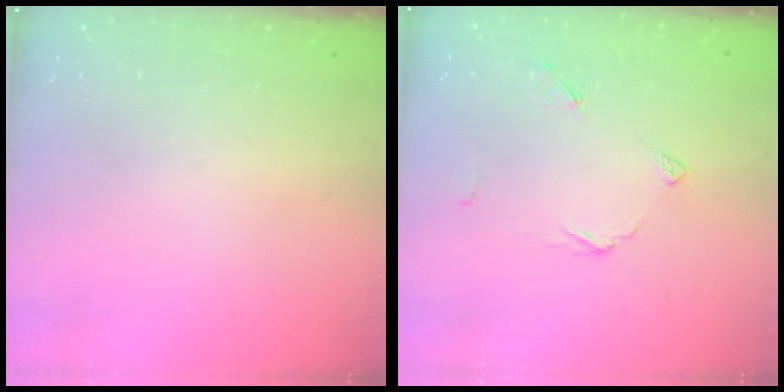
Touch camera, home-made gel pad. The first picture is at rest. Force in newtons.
{"total": 6.5, "press": 6.5, "slide": 0.6}